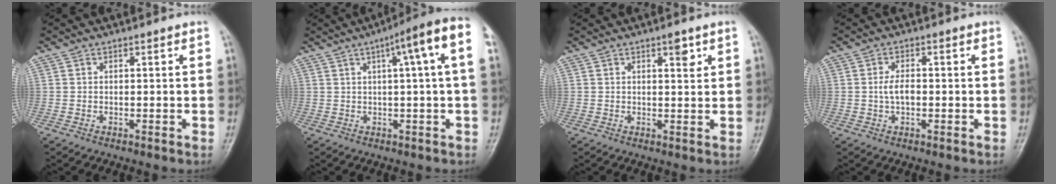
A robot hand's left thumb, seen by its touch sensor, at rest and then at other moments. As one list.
[{"total": 9.7, "force": [2.8, 0.2, 9.3], "torque": [-0.131, 0.028, 0.033]}, {"total": 2.6, "force": [1.4, 0.8, 2.1], "torque": [-0.021, -0.006, 0.020]}, {"total": 3.0, "force": [-0.3, 1.6, 2.5], "torque": [-0.047, 0.007, -0.010]}]